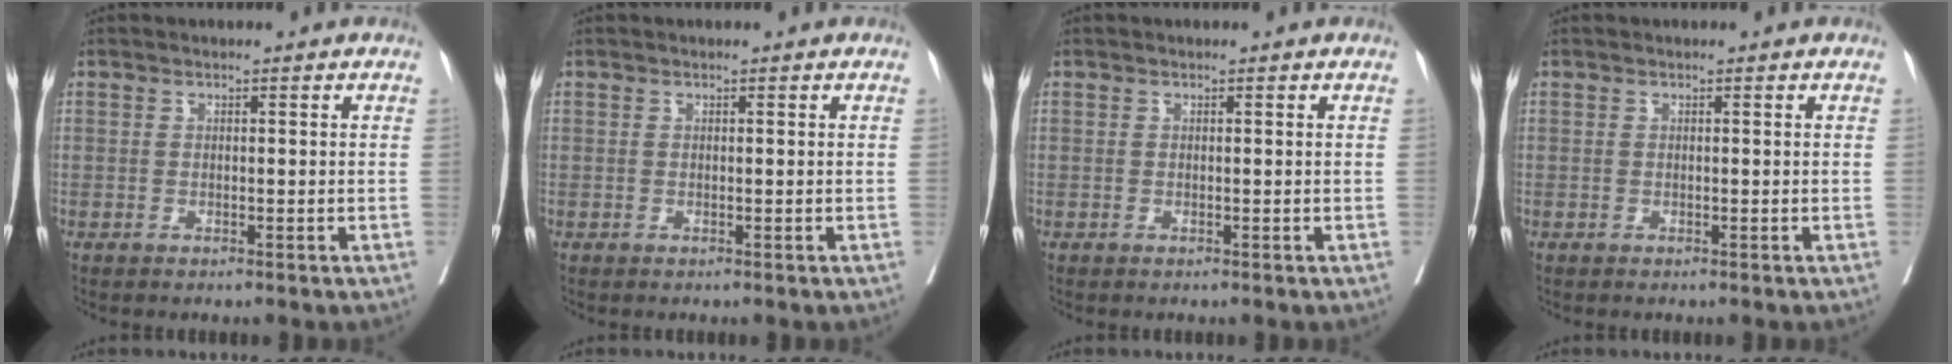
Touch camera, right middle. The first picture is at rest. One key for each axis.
{"total": 0.0}
{"total": 0.0}
{"total": 0.0}